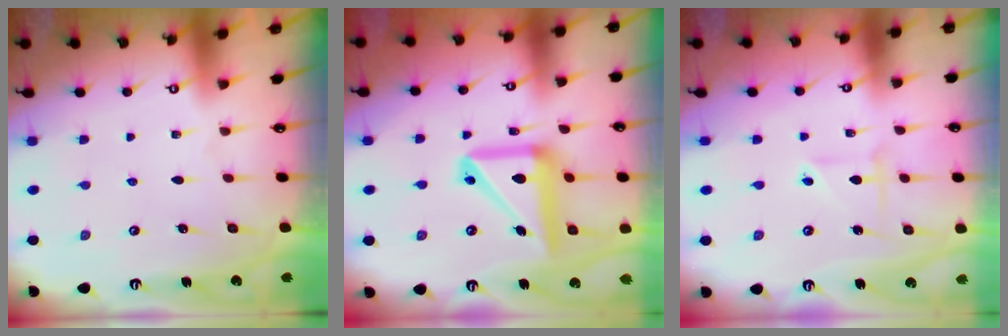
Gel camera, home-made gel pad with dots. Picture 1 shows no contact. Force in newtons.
{"total": 15.8, "press": 15.7, "slide": 1.6}
{"total": 2.8, "press": 2.8, "slide": 0.2}